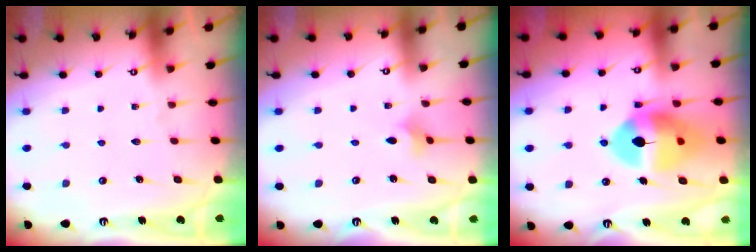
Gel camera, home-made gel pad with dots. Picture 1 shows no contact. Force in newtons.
{"total": 2.2, "press": 2.1, "slide": 0.6}
{"total": 14.6, "press": 14.5, "slide": 2.0}